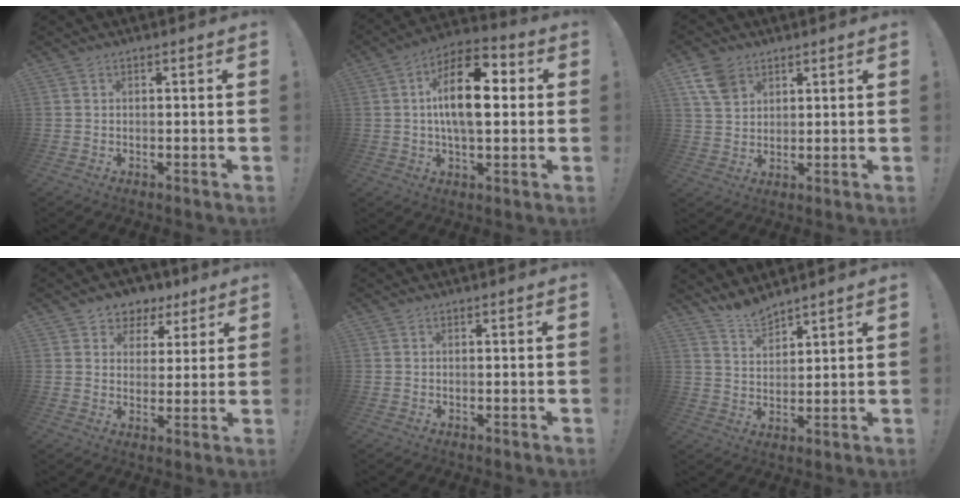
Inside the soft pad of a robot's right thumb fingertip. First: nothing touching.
{"total": 17.4, "force": [2.3, 8.5, 15.0], "torque": [-0.259, 0.005, 0.026]}
{"total": 8.6, "force": [5.0, 5.7, 4.0], "torque": [-0.075, -0.018, 0.100]}
{"total": 6.3, "force": [3.2, 5.4, 0.8], "torque": [-0.003, -0.024, 0.062]}
{"total": 0.0}
{"total": 6.6, "force": [6.4, 1.5, 1.2], "torque": [-0.031, -0.040, 0.120]}